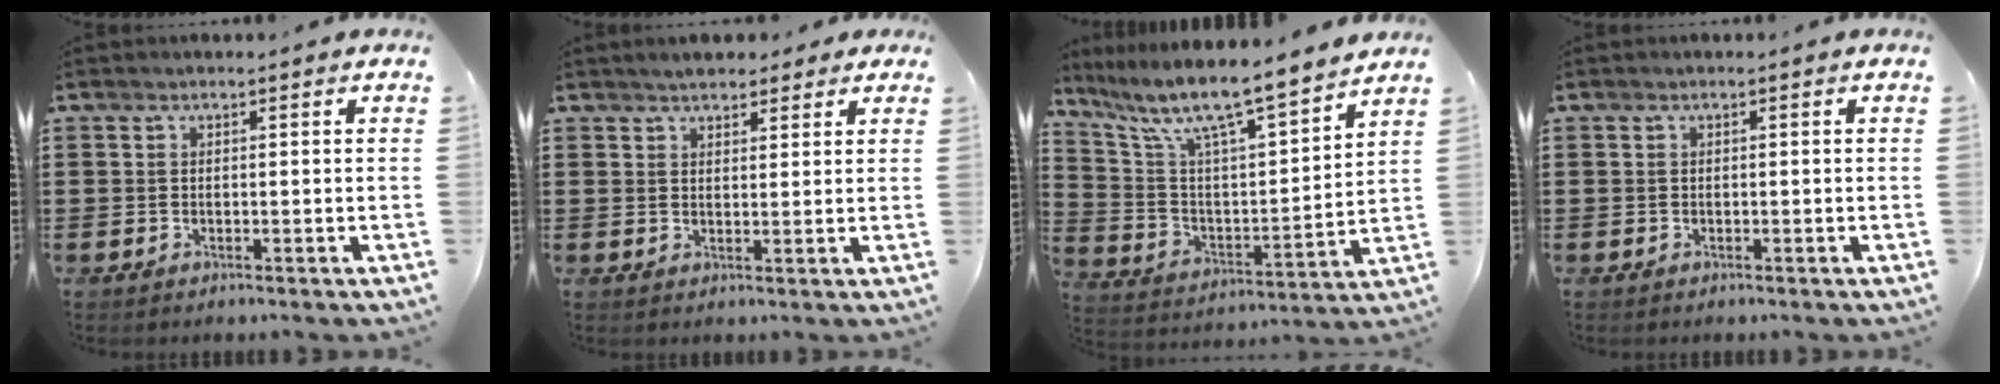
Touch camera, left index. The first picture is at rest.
{"total": 2.9, "force": [2.6, 1.2, 0.5], "torque": [-0.018, 0.005, 0.049]}
{"total": 8.9, "force": [7.5, 0.8, 4.9], "torque": [-0.128, -0.061, 0.117]}
{"total": 0.0}